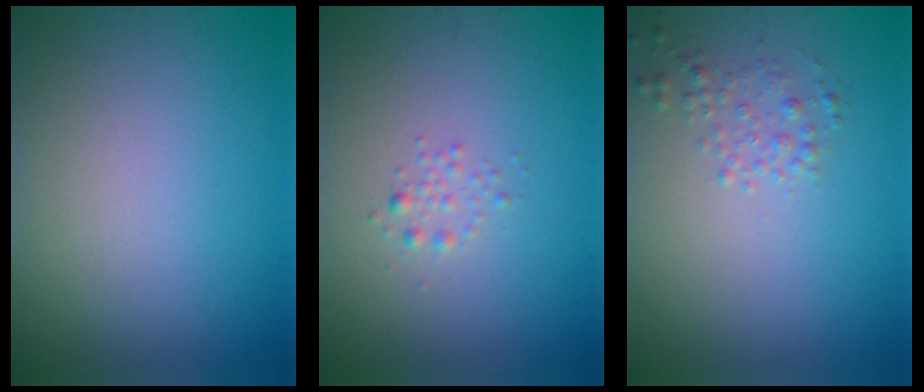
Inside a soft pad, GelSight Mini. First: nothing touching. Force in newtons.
{"total": 0.9, "press": 0.9, "slide": 0.0}
{"total": 1.4, "press": 1.4, "slide": 0.0}